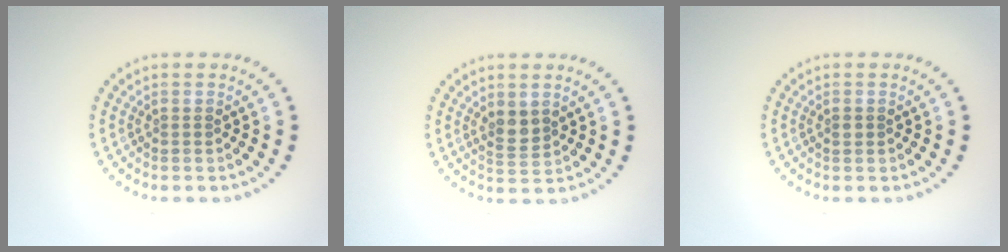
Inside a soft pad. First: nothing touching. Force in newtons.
{"total": 2.0, "press": 1.8, "slide": 0.9}
{"total": 0.7, "press": 0.7, "slide": 0.1}